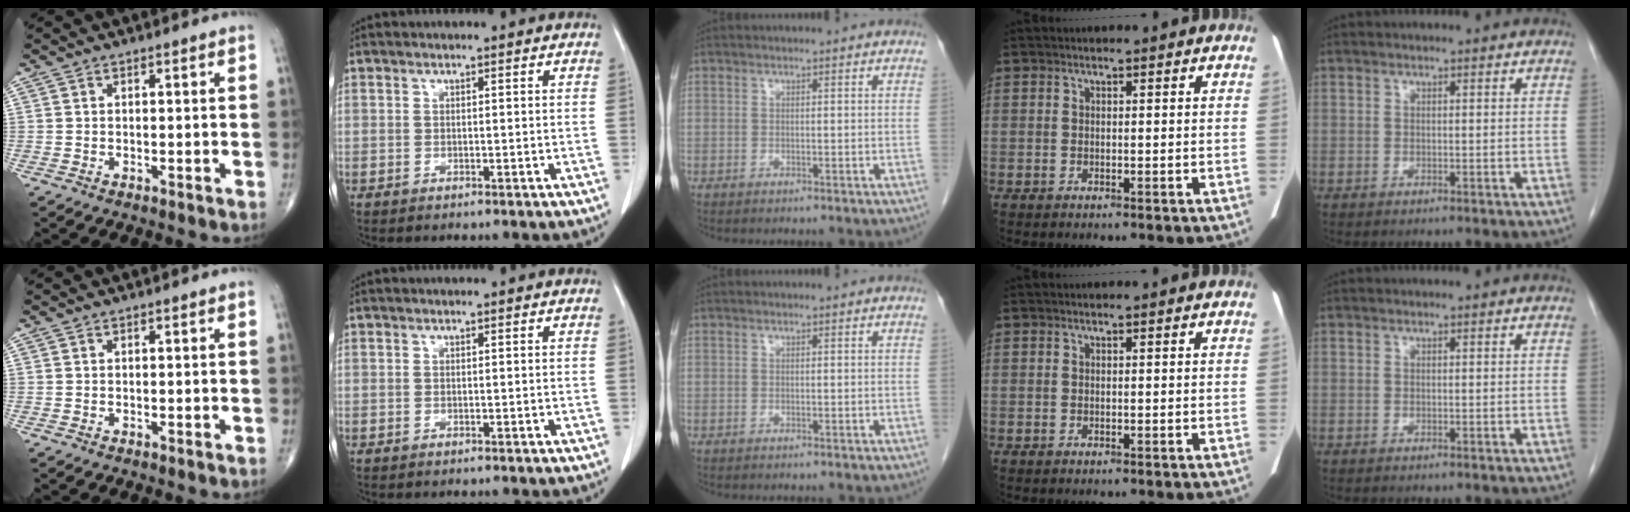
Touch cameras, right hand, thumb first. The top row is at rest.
{}